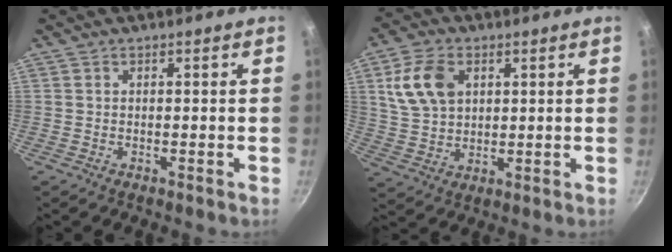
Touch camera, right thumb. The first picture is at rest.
{"total": 10.8, "force": [3.5, 7.3, 7.1], "torque": [-0.120, -0.004, 0.071]}